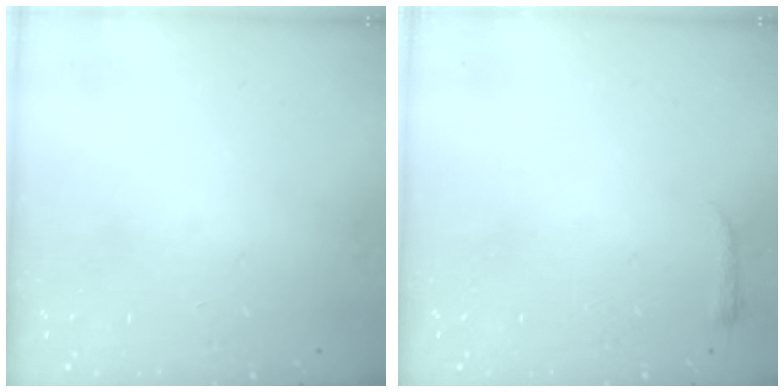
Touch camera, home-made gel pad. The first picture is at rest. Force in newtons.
{"total": 3.0, "press": 2.9, "slide": 0.6}